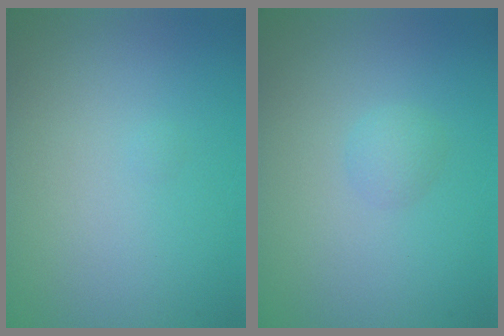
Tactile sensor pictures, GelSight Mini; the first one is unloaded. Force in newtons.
{"total": 1.1, "press": 1.1, "slide": 0.0}